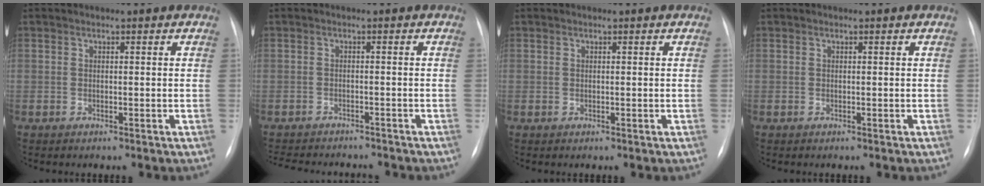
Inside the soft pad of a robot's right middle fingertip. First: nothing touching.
{"total": 11.4, "force": [-10.4, 2.6, 3.6], "torque": [-0.068, -0.002, -0.134]}
{"total": 0.0}
{"total": 0.0}